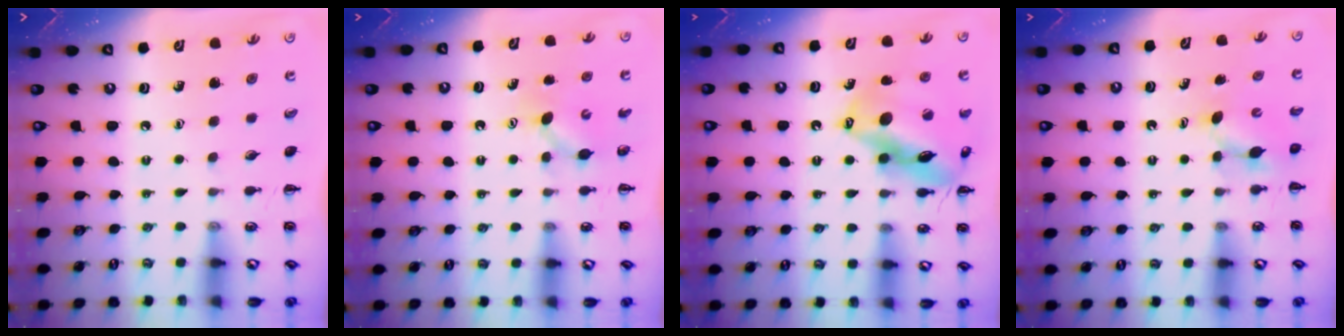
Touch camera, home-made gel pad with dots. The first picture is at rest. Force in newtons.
{"total": 4.4, "press": 4.2, "slide": 1.2}
{"total": 17.7, "press": 17.4, "slide": 3.2}
{"total": 3.5, "press": 3.4, "slide": 0.9}